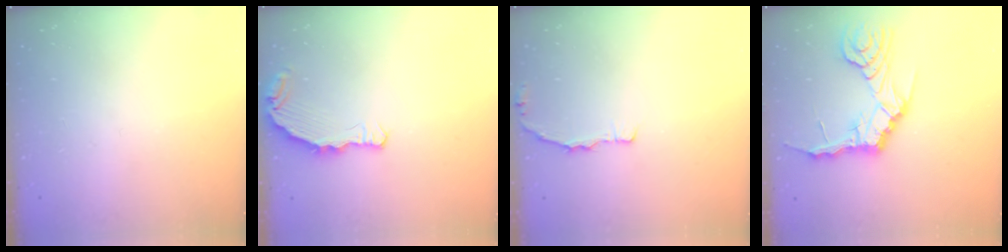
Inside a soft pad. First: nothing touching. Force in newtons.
{"total": 8.0, "press": 6.4, "slide": 4.8}
{"total": 4.5, "press": 4.5, "slide": 0.5}
{"total": 11.2, "press": 11.1, "slide": 1.3}